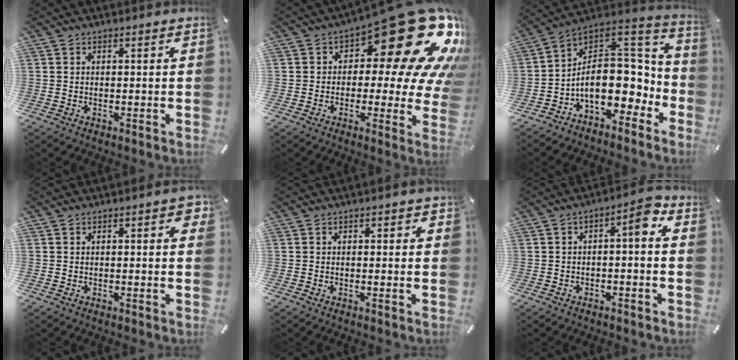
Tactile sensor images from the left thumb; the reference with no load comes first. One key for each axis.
{"total": 27.1, "fx": 11.9, "fy": 11.4, "fz": 21.5, "tx": -0.261, "ty": -0.093, "tz": 0.203}
{"total": 16.8, "fx": -2.4, "fy": 11.9, "fz": 11.5, "tx": -0.171, "ty": -0.022, "tz": -0.035}
{"total": 3.1, "fx": 0.4, "fy": 1.2, "fz": 2.8, "tx": -0.038, "ty": 0.004, "tz": 0.001}
{"total": 1.0, "fx": -0.1, "fy": 0.7, "fz": 0.8, "tx": -0.007, "ty": 0.001, "tz": -0.005}
{"total": 5.1, "fx": -0.1, "fy": 2.0, "fz": 4.7, "tx": -0.075, "ty": 0.005, "tz": -0.011}